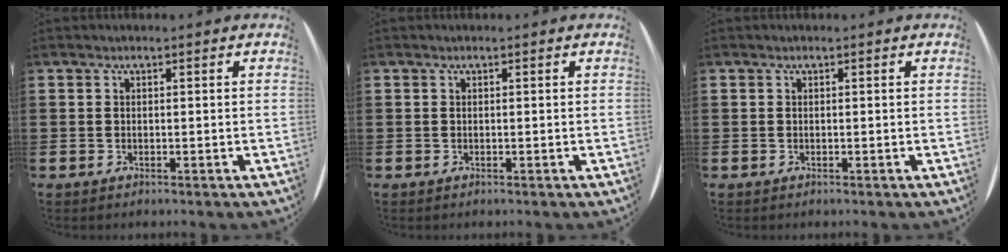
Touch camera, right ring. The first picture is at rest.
{"total": 0.0}
{"total": 0.0}